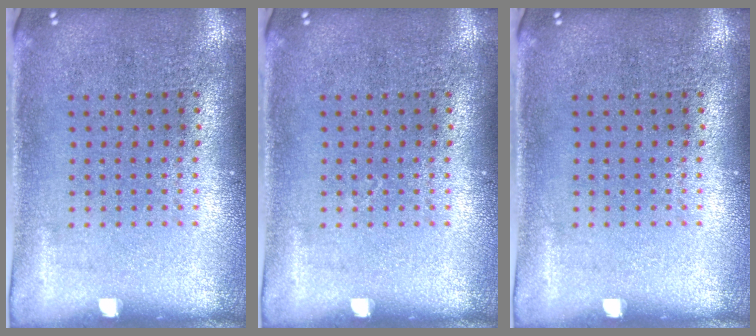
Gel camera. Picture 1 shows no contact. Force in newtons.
{"total": 0.0}
{"total": 0.0}